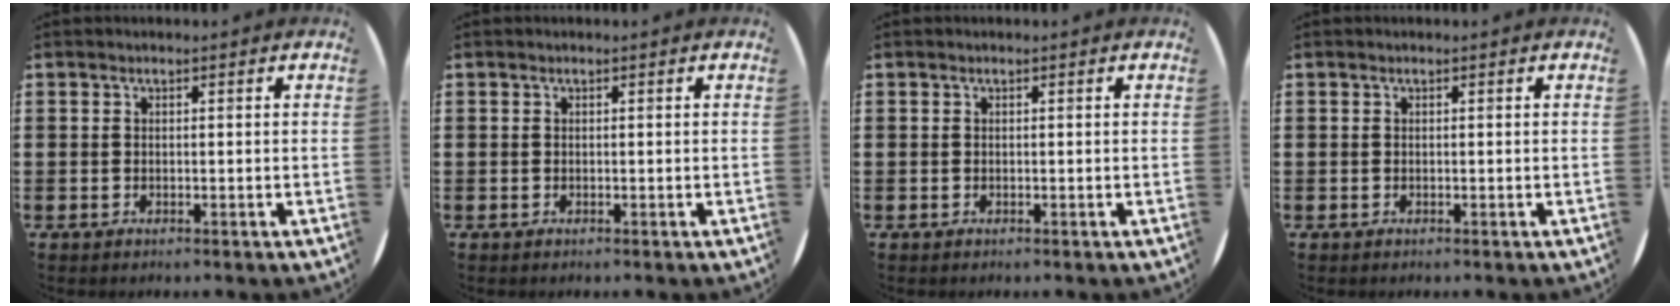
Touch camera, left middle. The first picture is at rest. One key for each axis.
{"total": 0.0}
{"total": 0.0}
{"total": 0.0}